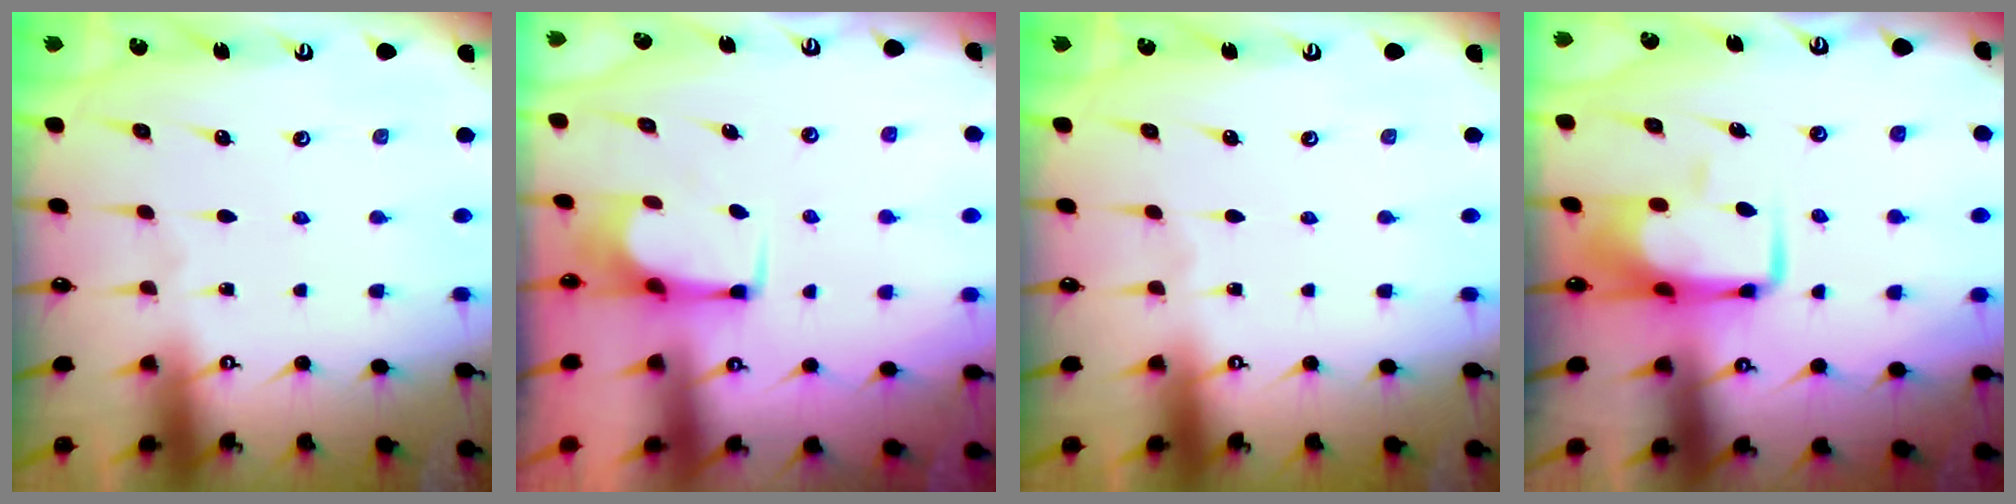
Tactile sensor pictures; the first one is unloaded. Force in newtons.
{"total": 2.1, "press": 2.1, "slide": 0.2}
{"total": 0.0}
{"total": 6.9, "press": 6.7, "slide": 1.4}